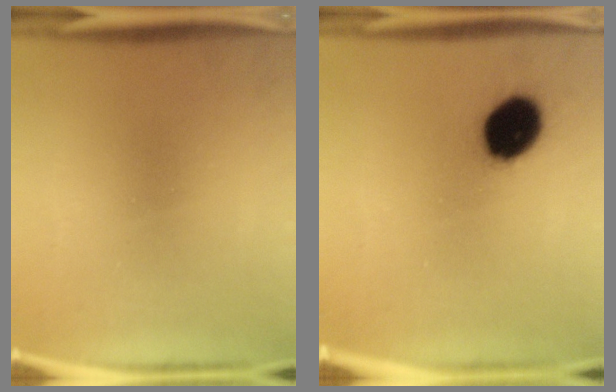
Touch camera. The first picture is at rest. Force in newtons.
{"total": 10.9}